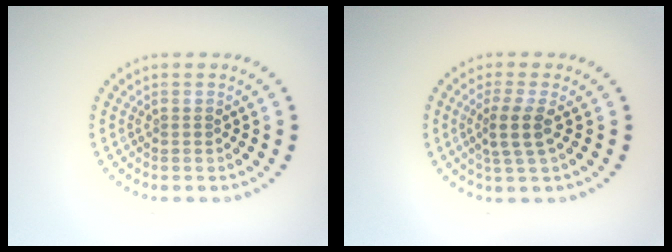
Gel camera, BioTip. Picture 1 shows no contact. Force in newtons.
{"total": 2.5, "press": 2.0, "slide": 1.5}